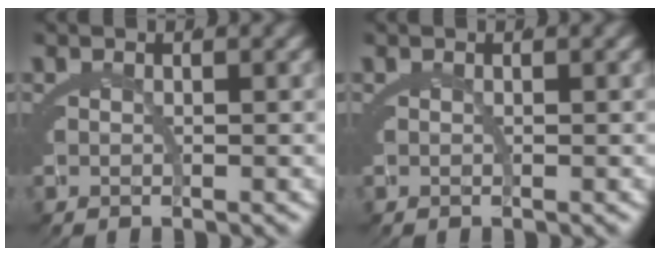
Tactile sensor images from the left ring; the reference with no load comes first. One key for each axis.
{"total": 0.0}